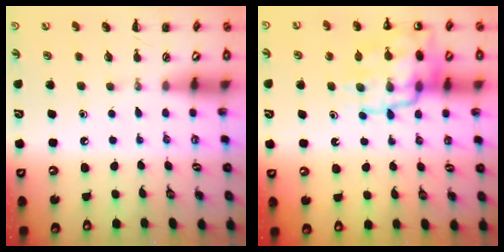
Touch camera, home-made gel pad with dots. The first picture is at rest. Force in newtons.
{"total": 15.6, "press": 15.5, "slide": 2.2}